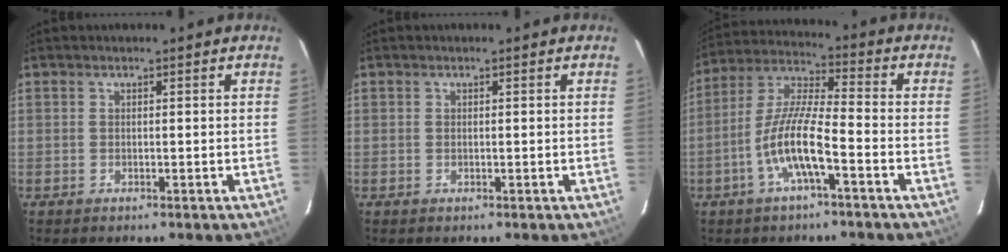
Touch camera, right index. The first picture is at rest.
{"total": 0.0}
{"total": 10.6, "force": [-4.5, 1.7, 9.4], "torque": [-0.200, 0.001, -0.090]}